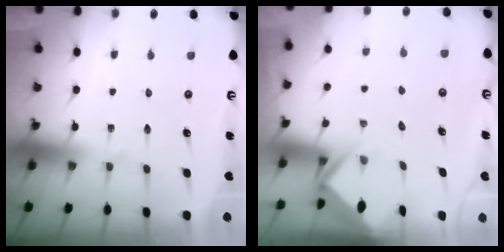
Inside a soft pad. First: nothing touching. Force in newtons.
{"total": 2.6, "press": 2.6, "slide": 0.2}